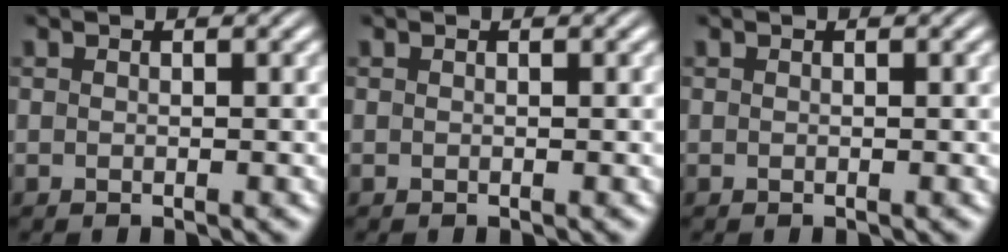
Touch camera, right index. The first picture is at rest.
{"total": 0.0}
{"total": 0.0}